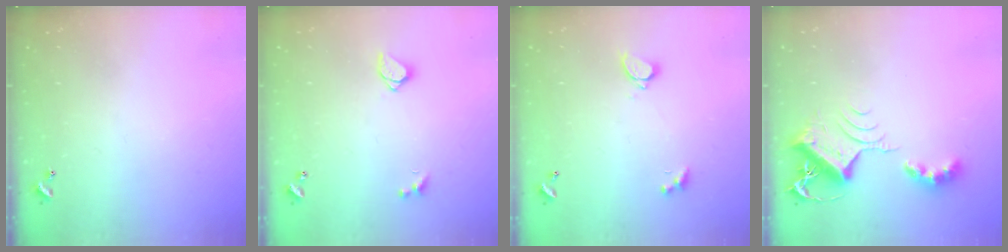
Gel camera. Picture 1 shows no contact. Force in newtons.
{"total": 1.5, "press": 1.5, "slide": 0.3}
{"total": 2.1, "press": 1.8, "slide": 1.0}
{"total": 9.7, "press": 9.6, "slide": 1.1}